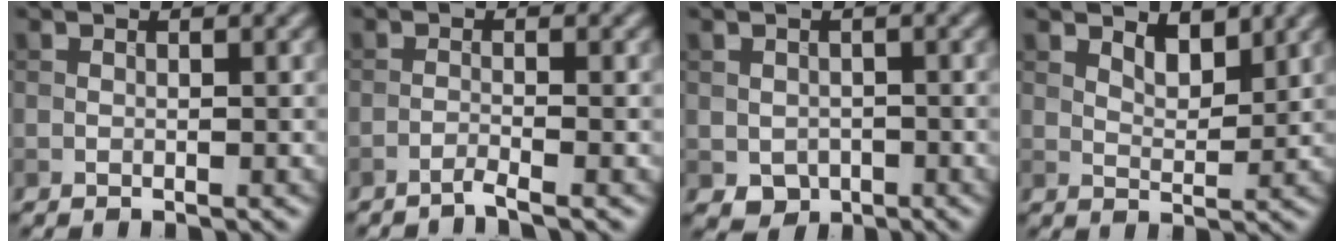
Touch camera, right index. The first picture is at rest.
{"total": 1.5, "force": [-1.2, 0.0, 0.9], "torque": [-0.010, 0.002, -0.034]}
{"total": 2.1, "force": [-0.7, 1.8, 0.9], "torque": [-0.016, -0.007, -0.011]}
{"total": 2.3, "force": [1.7, 0.9, 1.3], "torque": [-0.027, -0.005, 0.030]}